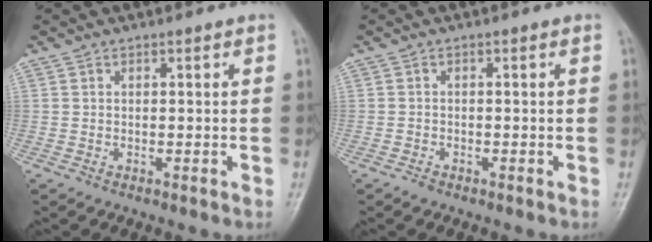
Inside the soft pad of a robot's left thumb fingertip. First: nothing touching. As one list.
[{"total": 0.9, "force": [-0.8, 0.4, 0.1], "torque": [-0.002, 0.001, -0.019]}]